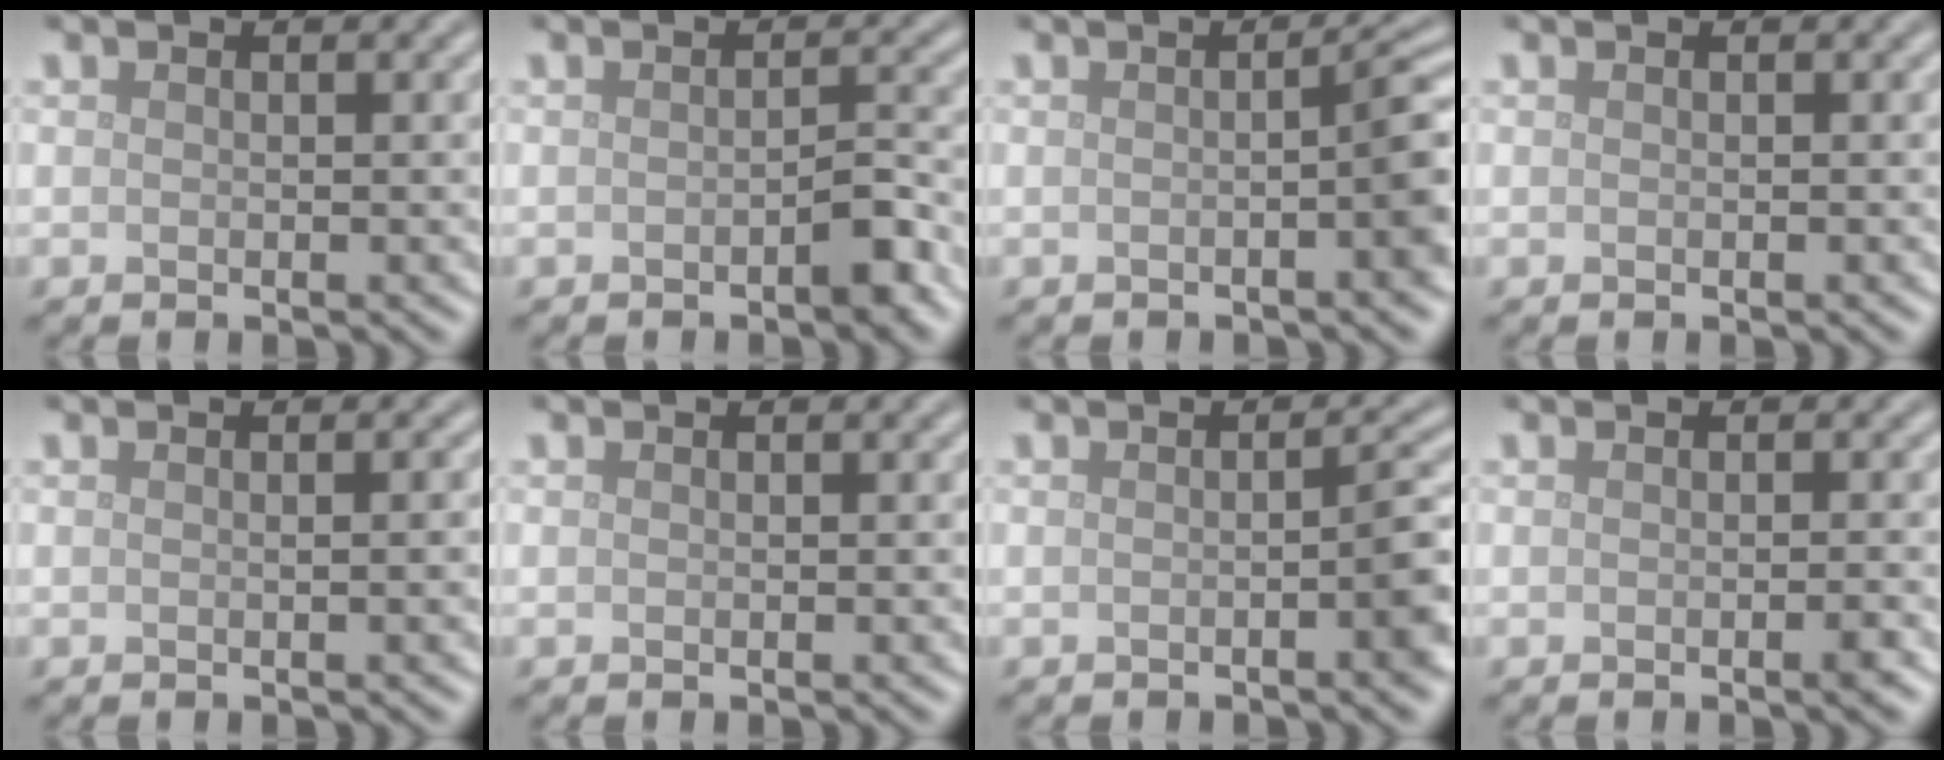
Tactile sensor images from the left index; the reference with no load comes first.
{"total": 1.8, "force": [-1.0, 0.4, 1.5], "torque": [-0.023, 0.002, -0.016]}
{"total": 3.5, "force": [-0.4, 0.6, 3.4], "torque": [-0.035, 0.010, -0.010]}
{"total": 0.0}
{"total": 1.1, "force": [0.0, 0.3, 1.1], "torque": [-0.009, 0.004, -0.003]}
{"total": 0.0}
{"total": 2.7, "force": [-0.4, 0.5, 2.6], "torque": [-0.028, 0.006, -0.009]}
{"total": 0.8, "force": [-0.3, 0.1, 0.8], "torque": [-0.010, 0.000, -0.006]}